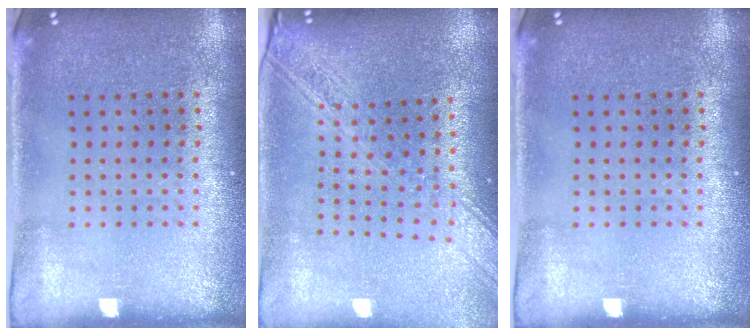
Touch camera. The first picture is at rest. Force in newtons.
{"total": 2.2, "press": 1.8, "slide": 1.3}
{"total": 0.0}